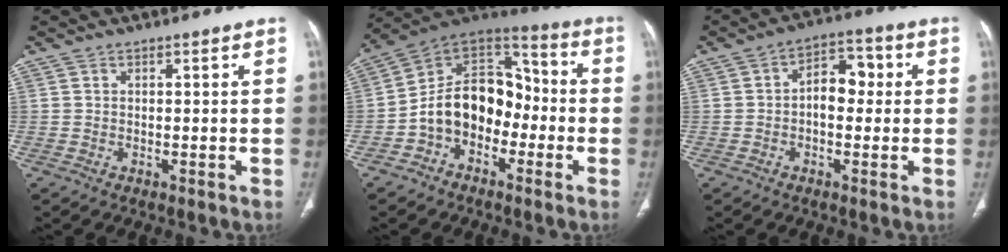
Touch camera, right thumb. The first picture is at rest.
{"total": 14.9, "force": [-3.9, 10.8, 9.4], "torque": [-0.122, 0.068, -0.080]}
{"total": 7.3, "force": [0.2, 4.6, 5.6], "torque": [-0.058, 0.021, -0.008]}